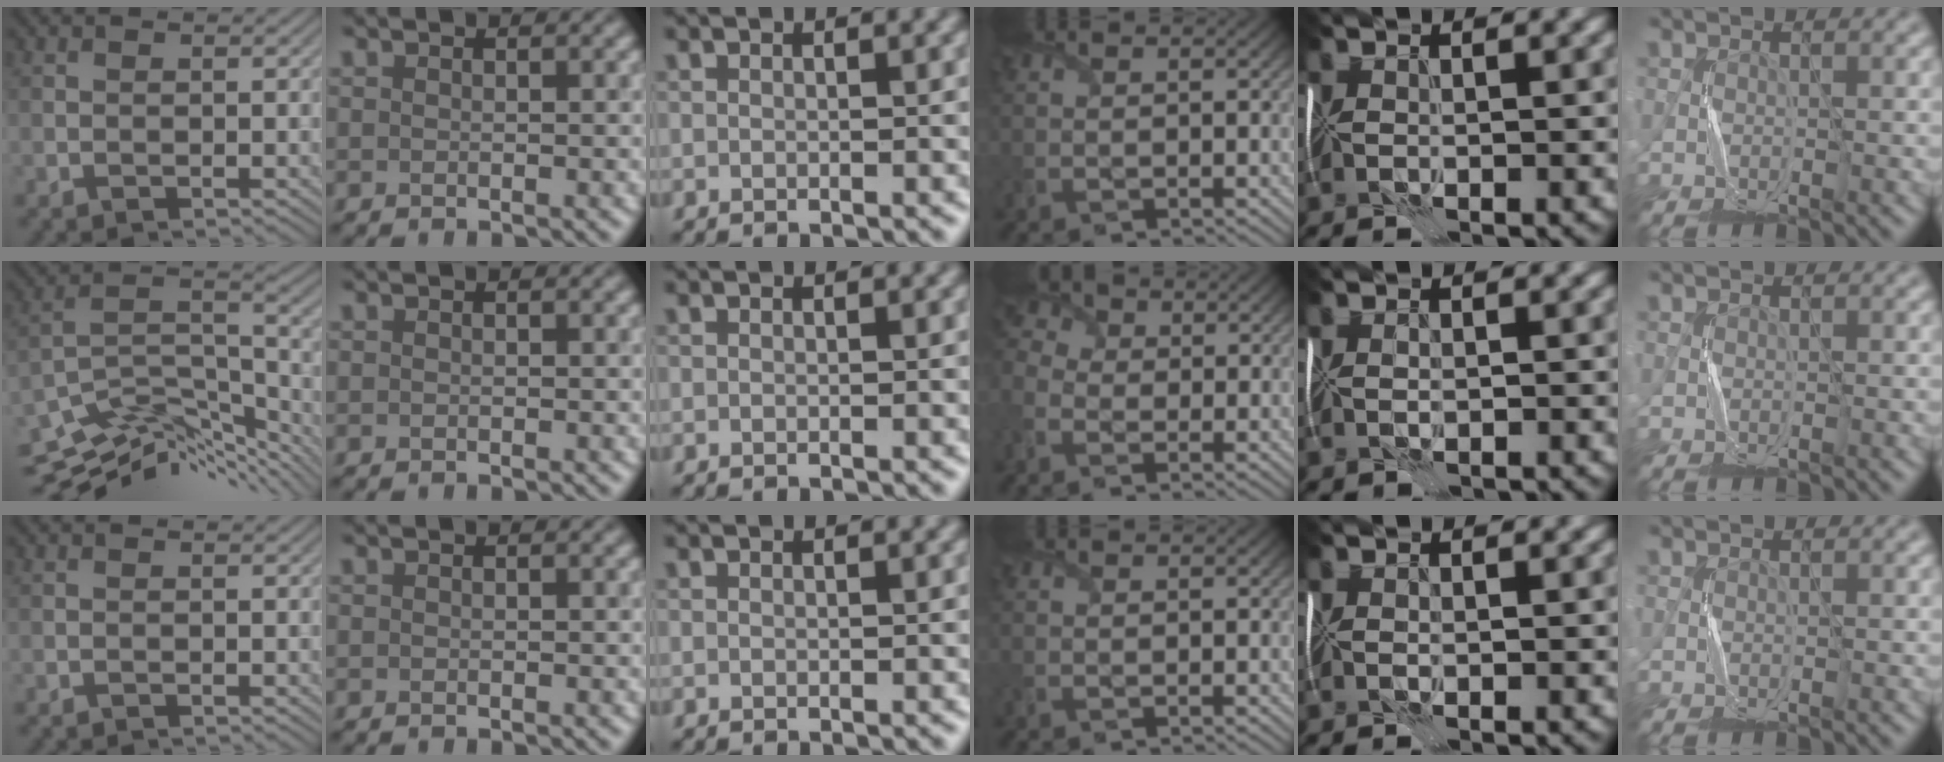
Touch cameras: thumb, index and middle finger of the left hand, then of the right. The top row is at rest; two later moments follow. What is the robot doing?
{"motion": "fold", "object": "plastic wrap"}